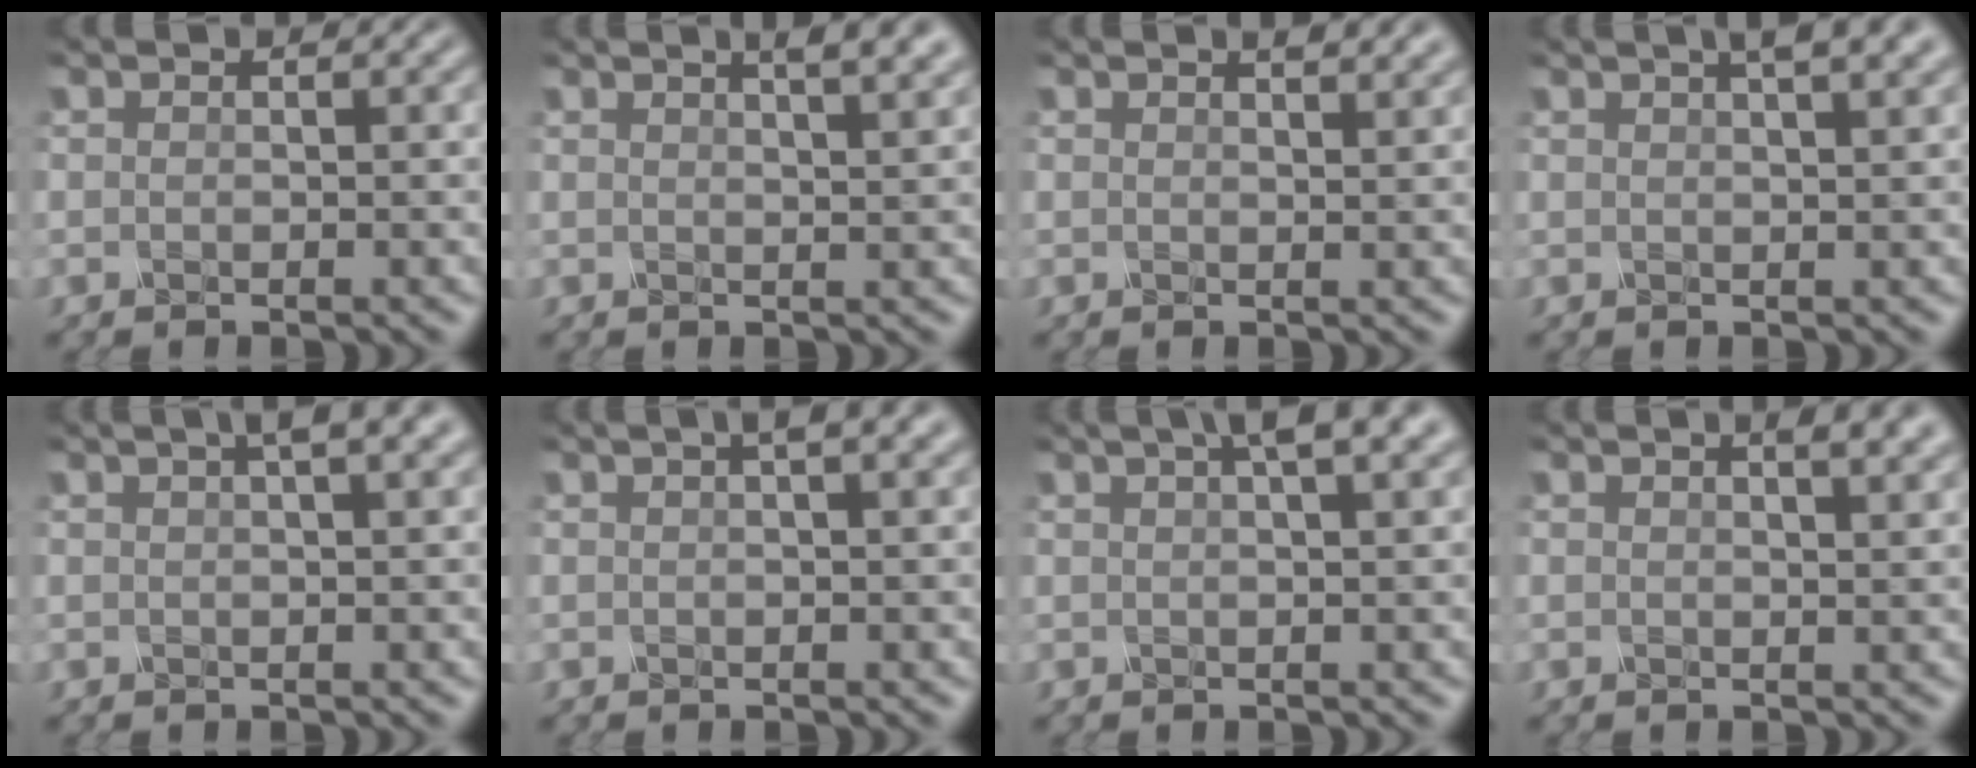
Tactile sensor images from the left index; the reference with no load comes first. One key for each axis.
{"total": 5.1, "fx": 3.1, "fy": 1.9, "fz": 3.5, "tx": -0.016, "ty": 0.029, "tz": 0.010}
{"total": 2.6, "fx": 1.9, "fy": 0.9, "fz": 1.6, "tx": -0.007, "ty": 0.010, "tz": 0.011}
{"total": 5.5, "fx": 3.2, "fy": 2.0, "fz": 3.9, "tx": -0.026, "ty": 0.029, "tz": 0.012}
{"total": 3.8, "fx": 2.2, "fy": 0.8, "fz": 3.0, "tx": -0.034, "ty": 0.011, "tz": 0.021}
{"total": 2.9, "fx": 1.5, "fy": 0.6, "fz": 2.4, "tx": -0.028, "ty": 0.005, "tz": 0.018}
{"total": 4.5, "fx": 2.7, "fy": 0.9, "fz": 3.5, "tx": -0.040, "ty": 0.016, "tz": 0.028}
{"total": 4.3, "fx": 2.4, "fy": 1.7, "fz": 3.1, "tx": -0.014, "ty": 0.021, "tz": 0.007}